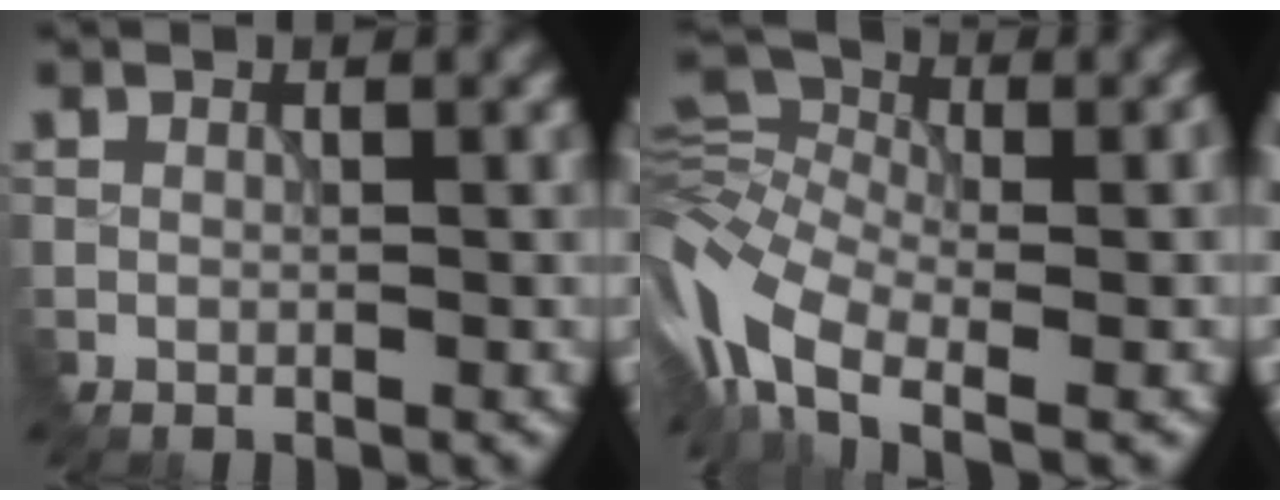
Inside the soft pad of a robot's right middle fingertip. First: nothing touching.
{"total": 9.7, "force": [-4.7, 4.7, 7.0], "torque": [-0.152, -0.005, -0.101]}